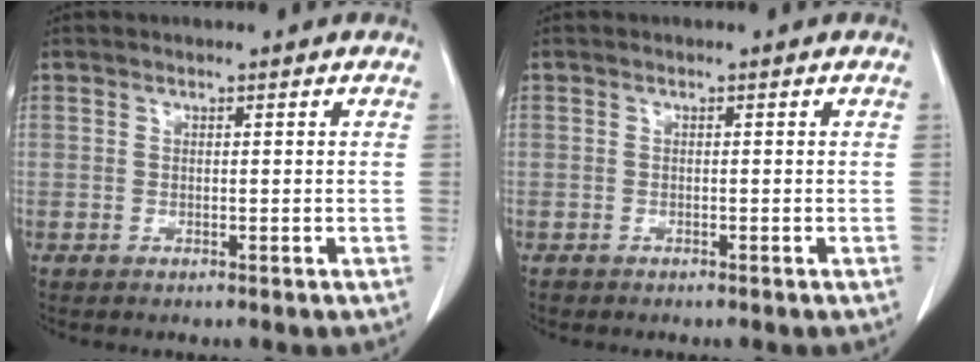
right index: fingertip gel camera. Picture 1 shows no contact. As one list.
[{"total": 0.6, "force": [-0.3, 0.5, -0.1], "torque": [-0.003, 0.004, -0.008]}]